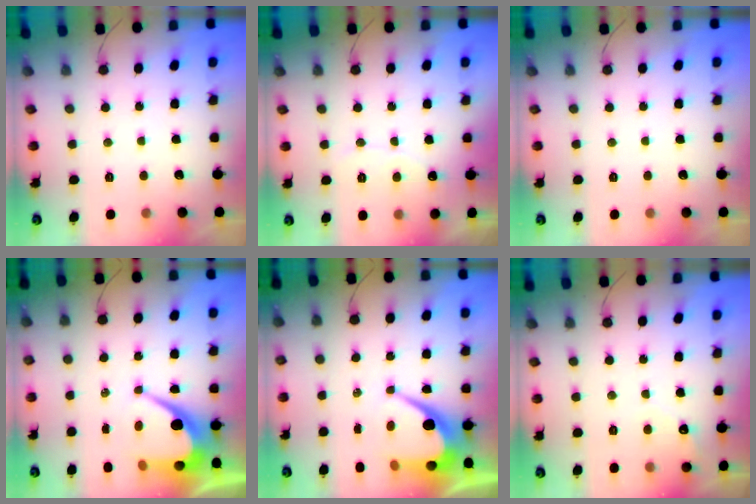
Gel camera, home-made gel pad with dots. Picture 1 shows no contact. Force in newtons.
{"total": 4.9, "press": 4.9, "slide": 0.3}
{"total": 0.0}
{"total": 10.0, "press": 9.9, "slide": 0.9}
{"total": 10.0, "press": 9.9, "slide": 0.9}
{"total": 2.2, "press": 2.2, "slide": 0.2}